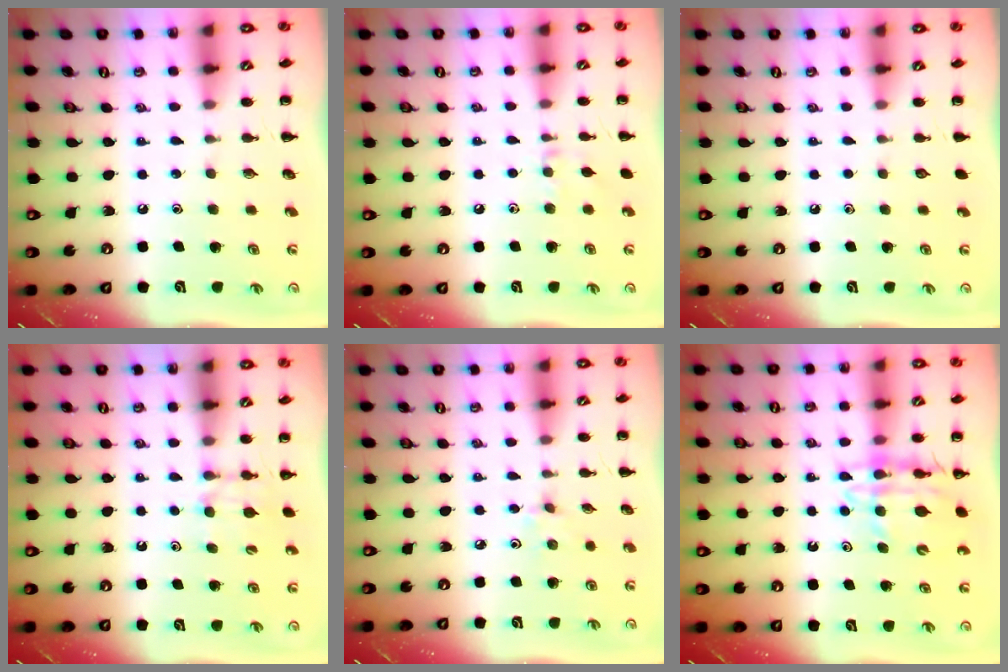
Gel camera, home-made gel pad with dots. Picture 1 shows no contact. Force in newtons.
{"total": 6.3, "press": 6.0, "slide": 1.8}
{"total": 0.0}
{"total": 6.7, "press": 6.4, "slide": 1.7}
{"total": 1.7, "press": 1.6, "slide": 0.6}
{"total": 12.0, "press": 11.3, "slide": 3.9}